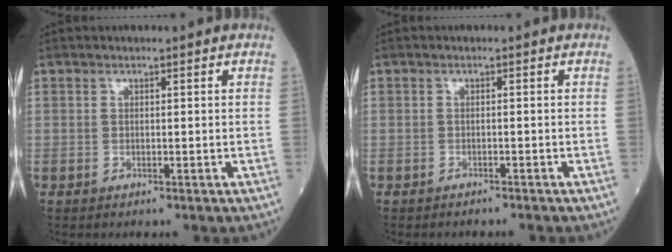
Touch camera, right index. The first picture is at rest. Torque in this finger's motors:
{"motor_torque": [-0.05, 0.01, -0.03, -0.01]}